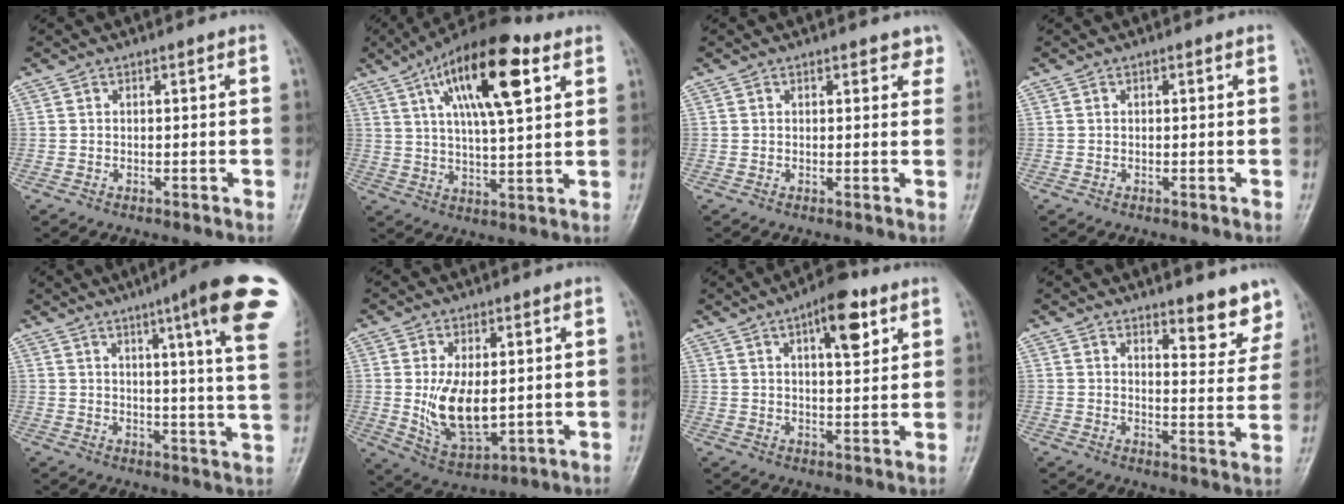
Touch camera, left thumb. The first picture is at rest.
{"total": 18.4, "force": [8.0, 6.1, 15.4], "torque": [-0.235, -0.011, 0.129]}
{"total": 2.3, "force": [1.6, 1.2, 1.0], "torque": [0.011, -0.006, 0.014]}
{"total": 0.0}
{"total": 18.7, "force": [9.8, 1.1, 15.8], "torque": [-0.192, -0.037, 0.110]}
{"total": 10.8, "force": [0.4, 5.7, 9.2], "torque": [-0.153, -0.019, 0.025]}
{"total": 9.1, "force": [4.4, 3.4, 7.1], "torque": [-0.085, -0.017, 0.061]}
{"total": 7.8, "force": [6.5, 2.5, 3.5], "torque": [-0.009, -0.049, 0.077]}